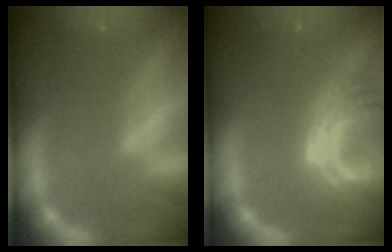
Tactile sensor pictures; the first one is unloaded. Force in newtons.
{"total": 8.1}